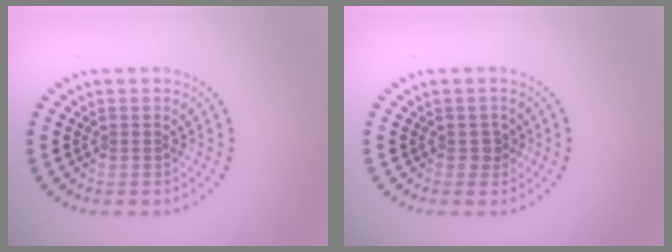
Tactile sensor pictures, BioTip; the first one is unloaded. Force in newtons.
{"total": 1.0, "press": 0.9, "slide": 0.4}